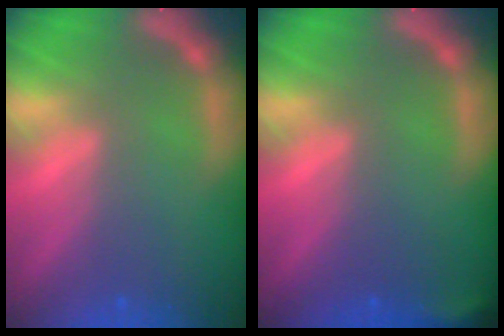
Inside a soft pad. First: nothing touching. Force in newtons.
{"total": 1.9}